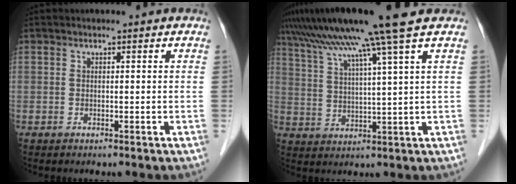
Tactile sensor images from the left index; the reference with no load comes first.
{"total": 12.8, "force": [9.1, -2.6, 8.5], "torque": [-0.140, 0.016, 0.143]}